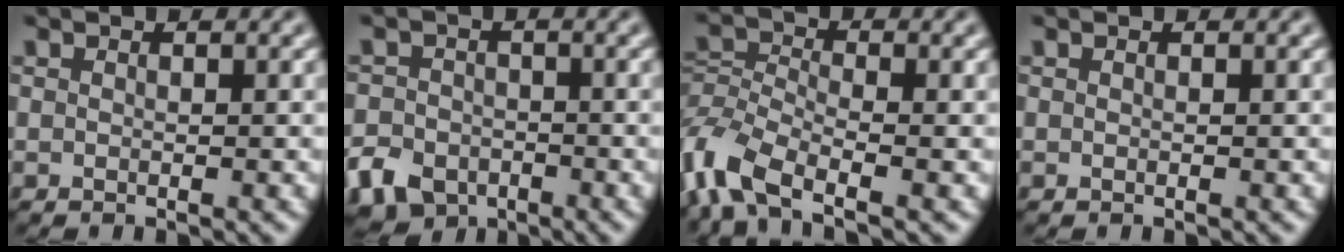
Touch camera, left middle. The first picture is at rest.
{"total": 5.1, "force": [-2.9, 3.8, 1.9], "torque": [-0.030, -0.004, -0.063]}
{"total": 6.2, "force": [-3.7, 2.9, 4.1], "torque": [-0.092, -0.001, -0.091]}
{"total": 0.0}